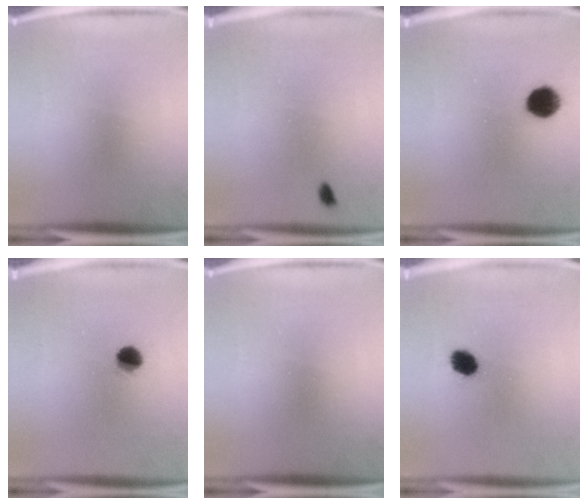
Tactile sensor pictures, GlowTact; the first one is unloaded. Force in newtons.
{"total": 0.7}
{"total": 7.0}
{"total": 4.8}
{"total": 0.0}
{"total": 5.1}